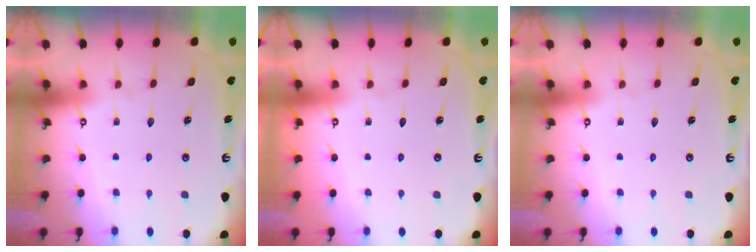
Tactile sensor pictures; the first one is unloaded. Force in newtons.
{"total": 0.0}
{"total": 0.0}